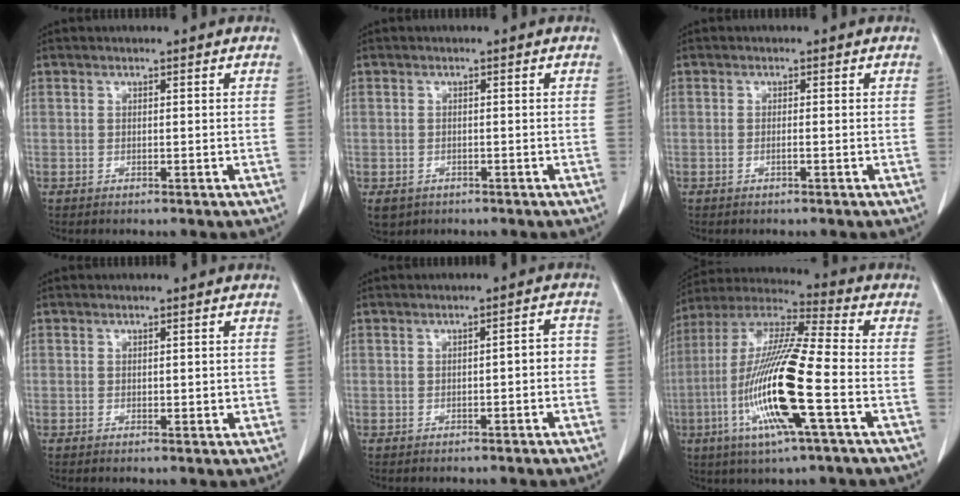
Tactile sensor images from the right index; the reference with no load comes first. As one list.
[{"total": 3.7, "force": [-1.8, 3.1, 0.9], "torque": [-0.016, -0.003, -0.023]}, {"total": 0.5, "force": [-0.2, 0.0, 0.5], "torque": [-0.011, 0.000, -0.003]}, {"total": 1.3, "force": [0.0, 0.8, 1.0], "torque": [-0.012, -0.001, 0.002]}, {"total": 2.4, "force": [-0.5, 0.9, 2.2], "torque": [-0.030, 0.016, -0.005]}, {"total": 18.2, "force": [-5.1, 1.1, 17.5], "torque": [-0.360, -0.015, -0.102]}]